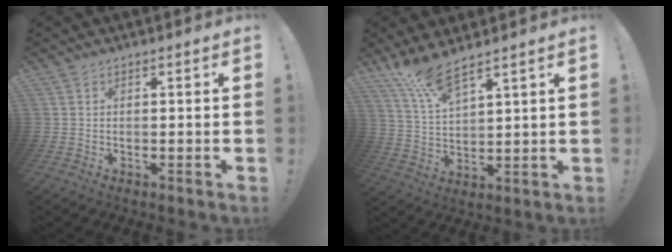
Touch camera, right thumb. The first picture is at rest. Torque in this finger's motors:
{"motor_torque": [0.15, 0.86, 0.14, 0.09, 0.06]}